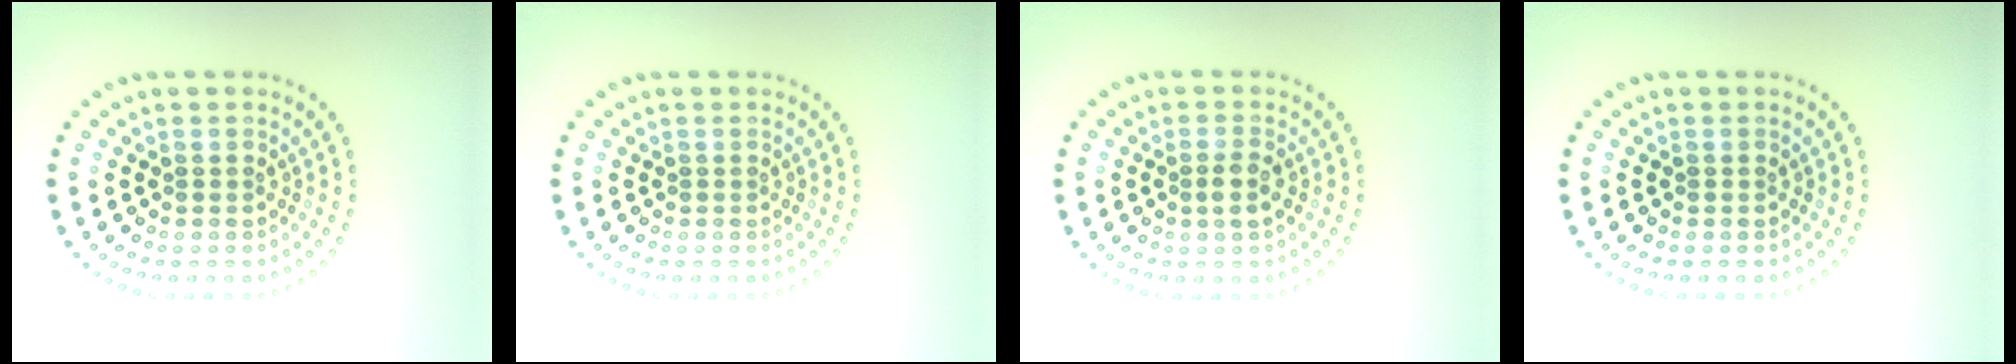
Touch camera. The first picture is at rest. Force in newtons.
{"total": 0.0}
{"total": 1.7, "press": 1.4, "slide": 0.8}
{"total": 0.0}